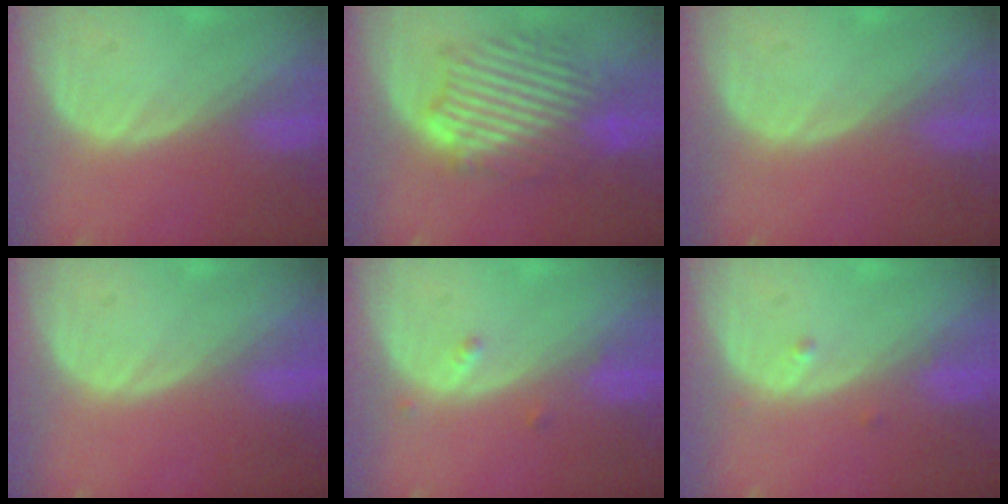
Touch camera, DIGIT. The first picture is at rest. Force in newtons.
{"total": 9.8, "press": 9.8, "slide": 0.3}
{"total": 0.0}
{"total": 0.0}
{"total": 1.6, "press": 1.3, "slide": 0.8}
{"total": 1.0, "press": 0.8, "slide": 0.6}